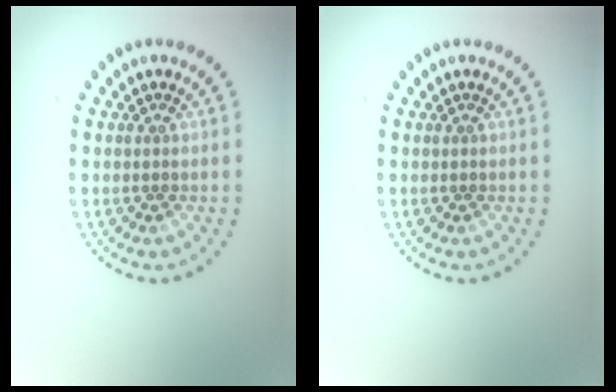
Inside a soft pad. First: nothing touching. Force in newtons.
{"total": 0.0}